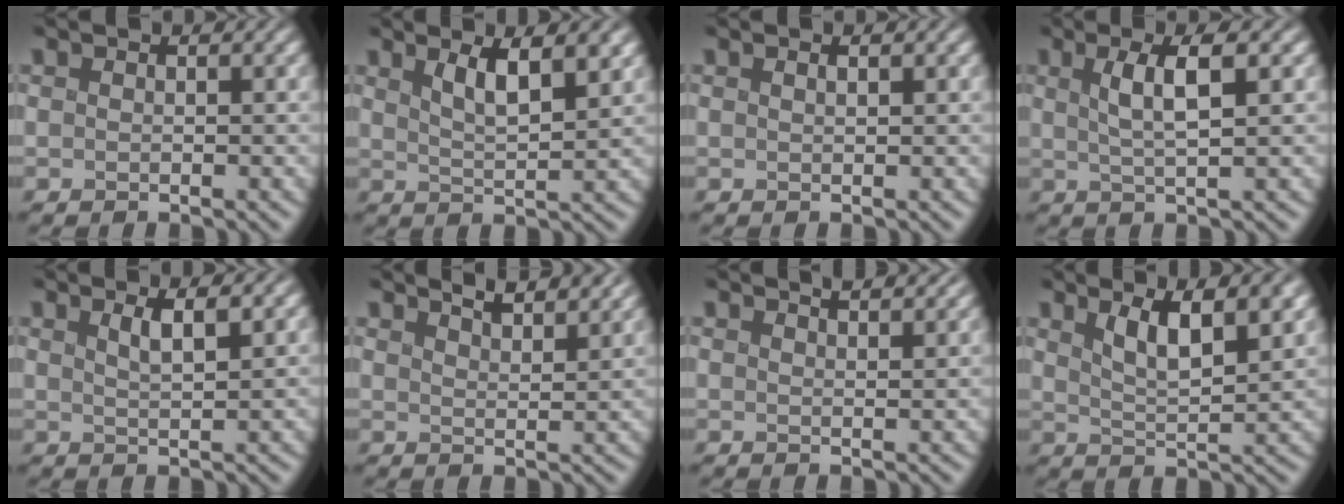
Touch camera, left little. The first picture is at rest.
{"total": 4.2, "force": [1.8, 1.2, 3.6], "torque": [-0.075, -0.005, 0.036]}
{"total": 0.8, "force": [0.4, 0.2, 0.6], "torque": [-0.007, 0.002, 0.005]}
{"total": 3.8, "force": [0.7, 0.5, 3.7], "torque": [-0.078, 0.003, 0.021]}
{"total": 2.0, "force": [0.8, 0.3, 1.8], "torque": [-0.044, -0.005, 0.020]}
{"total": 4.8, "force": [4.2, 1.1, 2.2], "torque": [-0.015, 0.014, 0.038]}
{"total": 3.4, "force": [2.8, 1.0, 1.7], "torque": [-0.004, 0.019, 0.019]}
{"total": 5.4, "force": [2.2, 1.9, 4.5], "torque": [-0.084, 0.000, 0.038]}